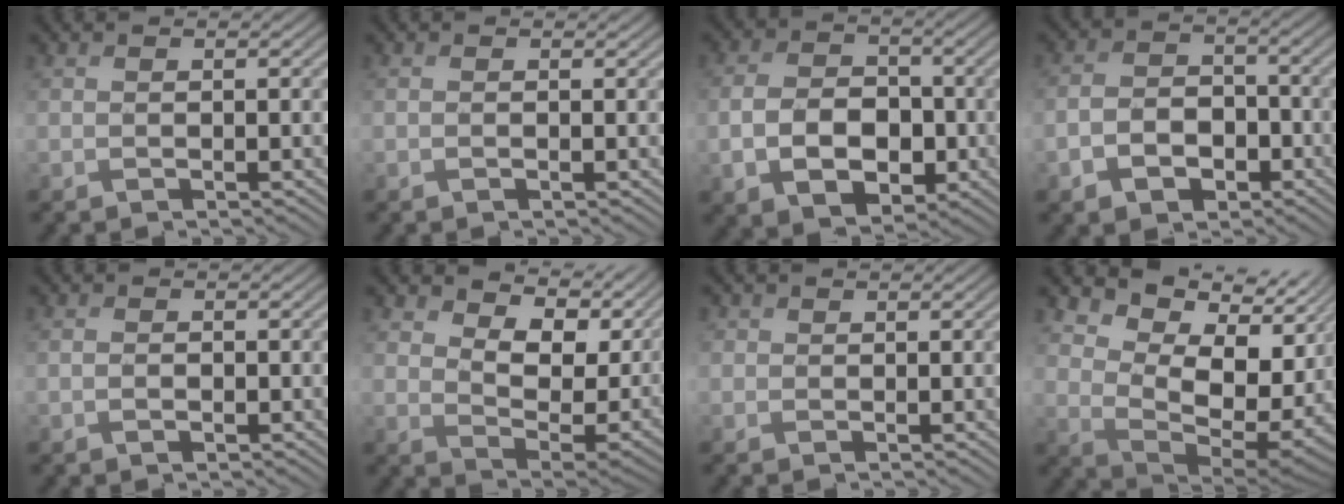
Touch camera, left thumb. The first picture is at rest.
{"total": 0.0}
{"total": 7.7, "force": [-2.5, 5.3, 4.9], "torque": [-0.096, -0.010, -0.049]}
{"total": 5.4, "force": [-3.2, 3.5, 2.7], "torque": [-0.048, -0.004, -0.067]}
{"total": 1.2, "force": [-0.6, 0.8, 0.8], "torque": [-0.013, -0.001, -0.012]}
{"total": 11.2, "force": [5.1, 5.4, 8.3], "torque": [-0.150, -0.005, 0.077]}
{"total": 1.0, "force": [0.1, 1.0, 0.0], "torque": [0.003, -0.001, -0.002]}
{"total": 10.1, "force": [2.2, 5.9, 7.9], "torque": [-0.146, -0.016, 0.036]}